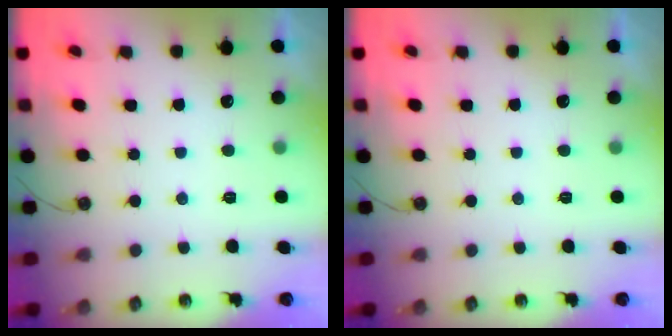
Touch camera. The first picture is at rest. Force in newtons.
{"total": 0.0}